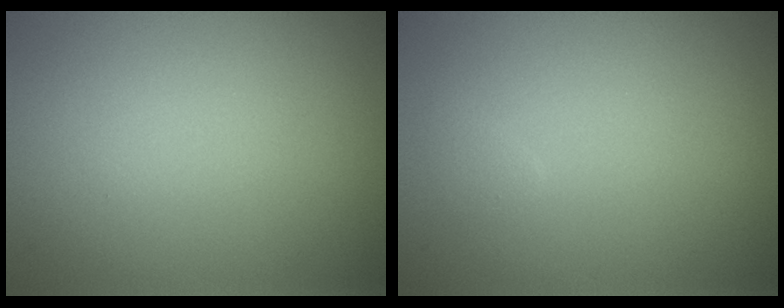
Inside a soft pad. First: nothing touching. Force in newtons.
{"total": 0.6, "press": 0.5, "slide": 0.1}